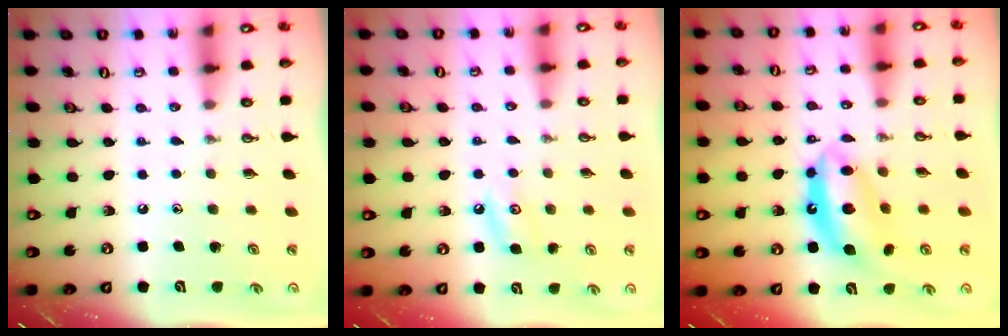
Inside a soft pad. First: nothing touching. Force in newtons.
{"total": 6.3, "press": 6.3, "slide": 0.8}
{"total": 12.1, "press": 12.0, "slide": 1.0}